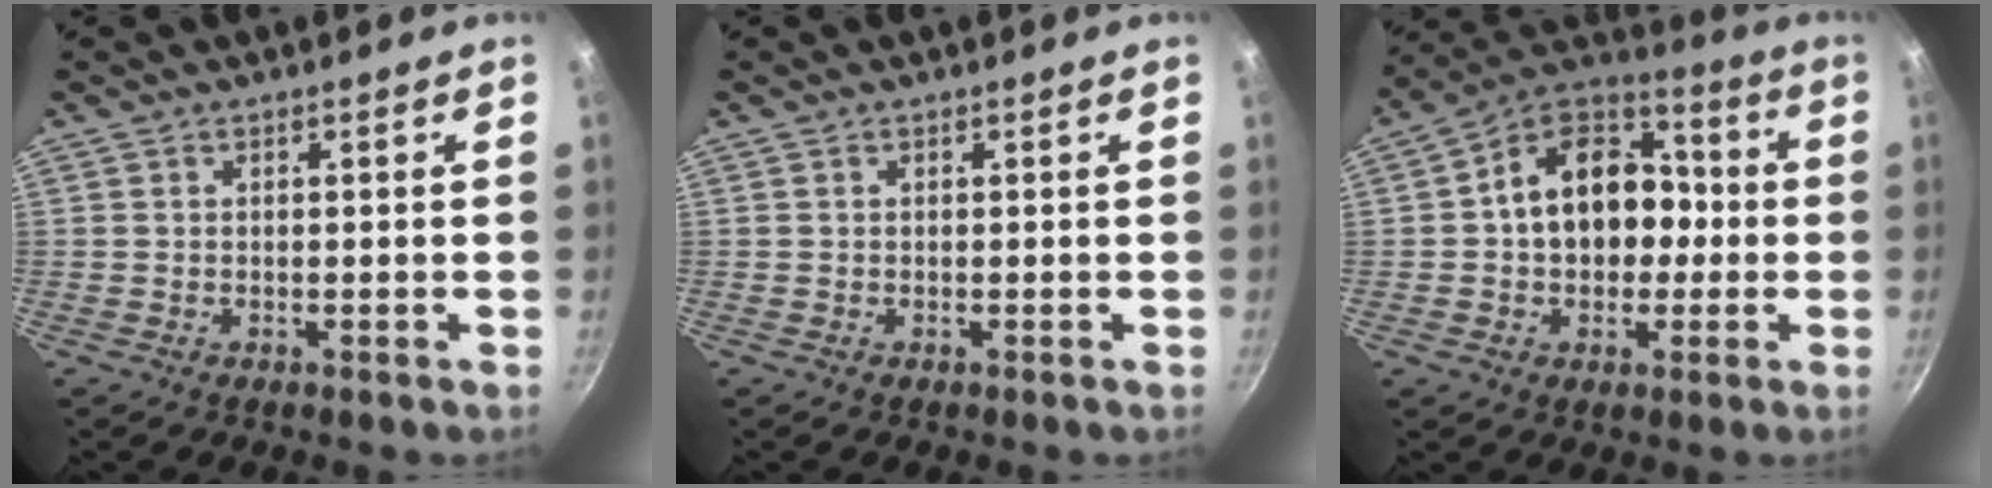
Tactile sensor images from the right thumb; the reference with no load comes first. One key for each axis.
{"total": 0.0}
{"total": 17.4, "fx": 0.3, "fy": 12.9, "fz": 11.7, "tx": -0.142, "ty": 0.043, "tz": -0.010}